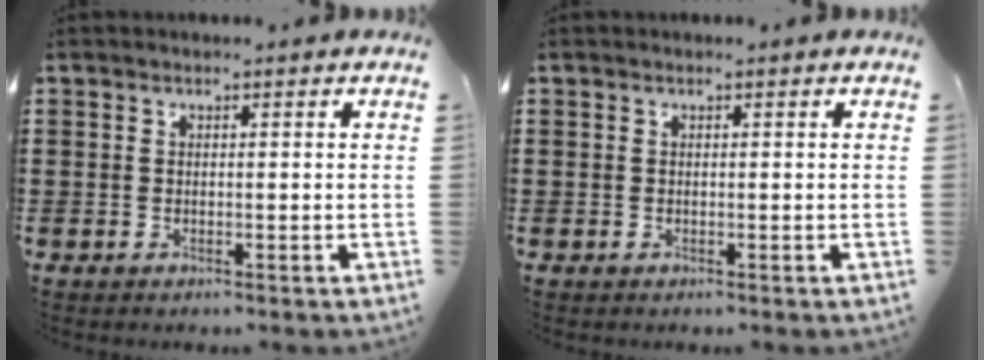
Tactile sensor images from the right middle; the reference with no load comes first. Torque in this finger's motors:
{"motor_torque": [1.01, -1.13, 0.00, 0.00]}